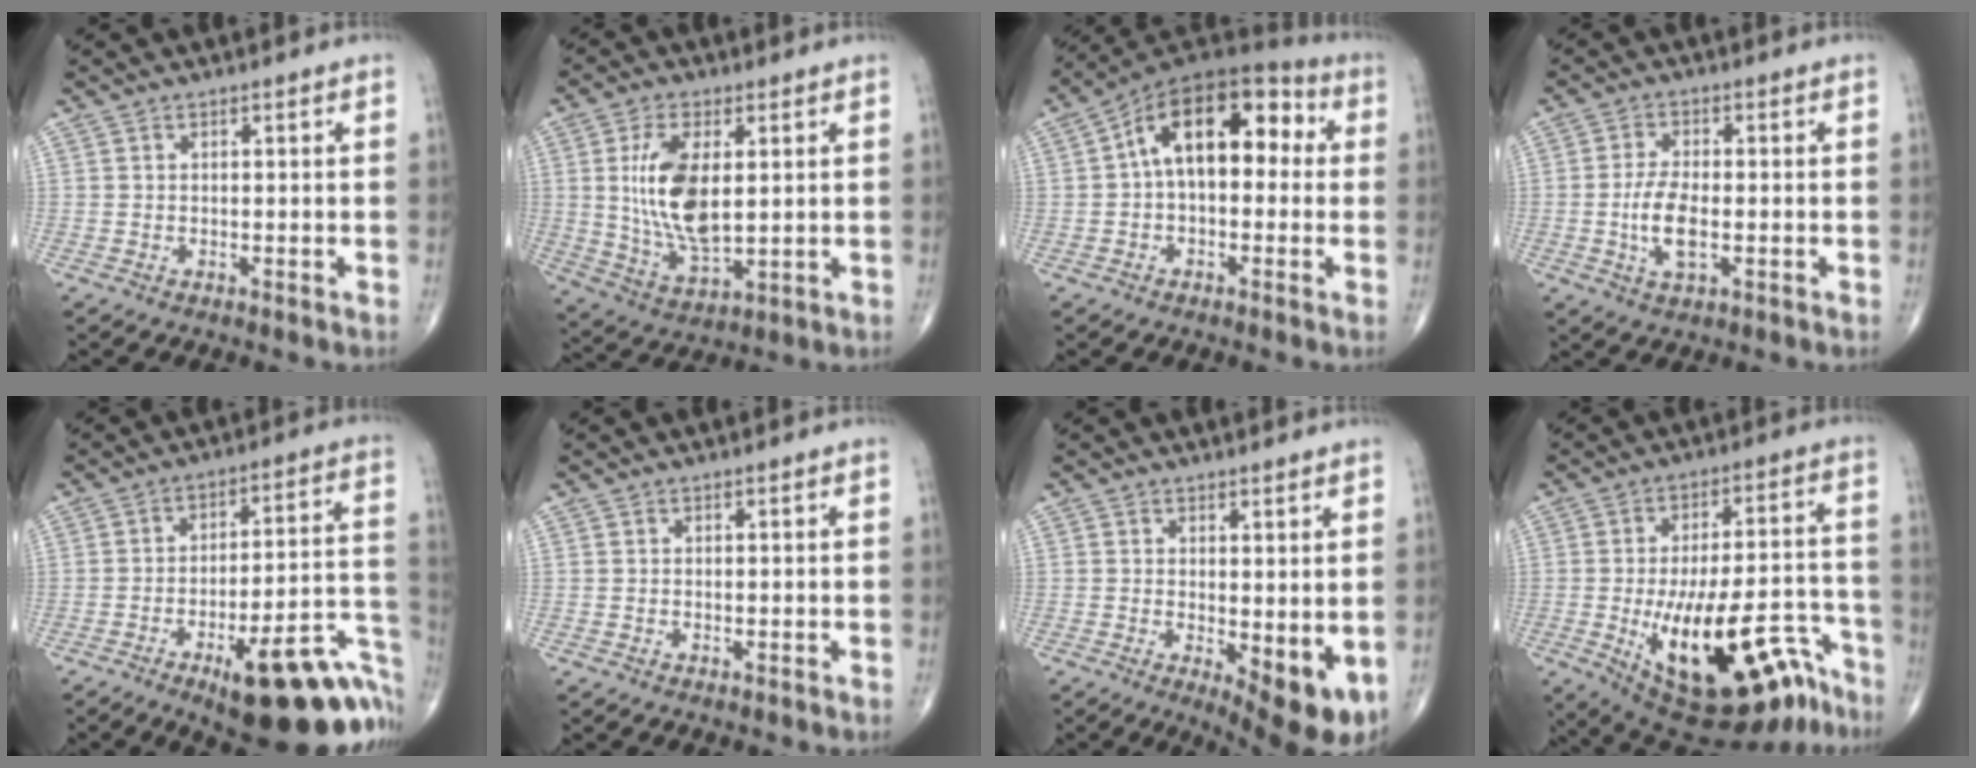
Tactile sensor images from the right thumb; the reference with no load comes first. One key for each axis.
{"total": 13.6, "fx": 2.1, "fy": 6.6, "fz": 11.7, "tx": -0.223, "ty": -0.019, "tz": 0.050}
{"total": 16.3, "fx": 2.1, "fy": 9.3, "fz": 13.1, "tx": -0.171, "ty": 0.052, "tz": 0.020}
{"total": 6.7, "fx": -1.2, "fy": 2.9, "fz": 5.9, "tx": -0.120, "ty": 0.001, "tz": -0.023}
{"total": 24.3, "fx": -11.1, "fy": 7.7, "fz": 20.2, "tx": -0.185, "ty": 0.067, "tz": -0.142}
{"total": 0.0}
{"total": 8.3, "fx": -1.0, "fy": 3.0, "fz": 7.7, "tx": -0.098, "ty": -0.022, "tz": -0.005}
{"total": 24.6, "fx": -12.2, "fy": 9.9, "fz": 18.9, "tx": -0.238, "ty": 0.066, "tz": -0.167}